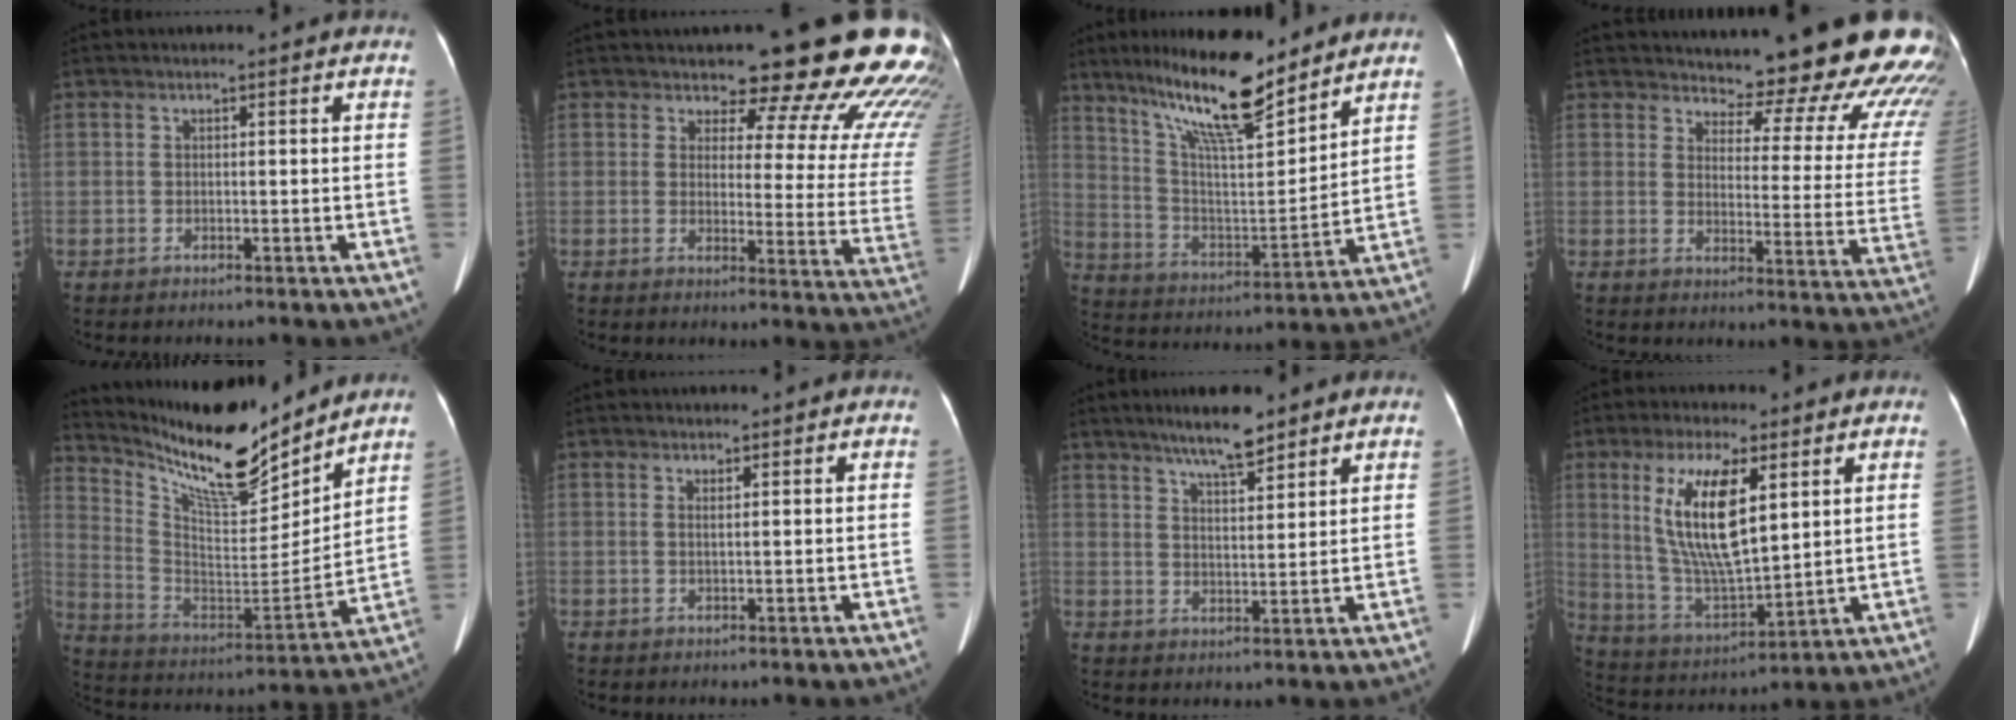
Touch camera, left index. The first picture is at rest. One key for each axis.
{"total": 20.0, "fx": 17.9, "fy": 4.3, "fz": 7.8, "tx": -0.069, "ty": -0.104, "tz": 0.181}
{"total": 17.6, "fx": 13.4, "fy": 2.9, "fz": 11.0, "tx": -0.195, "ty": -0.002, "tz": 0.237}
{"total": 21.5, "fx": 20.2, "fy": 3.7, "fz": 6.4, "tx": -0.056, "ty": -0.114, "tz": 0.218}
{"total": 16.9, "fx": 14.9, "fy": 2.4, "fz": 7.6, "tx": -0.153, "ty": -0.018, "tz": 0.266}
{"total": 0.8, "fx": 0.4, "fy": 0.1, "fz": 0.7, "tx": -0.017, "ty": 0.002, "tz": 0.008}
{"total": 6.9, "fx": 5.4, "fy": 1.0, "fz": 4.1, "tx": -0.075, "ty": 0.005, "tz": 0.093}
{"total": 13.6, "fx": 4.6, "fy": 3.7, "fz": 12.3, "tx": -0.253, "ty": -0.003, "tz": 0.092}